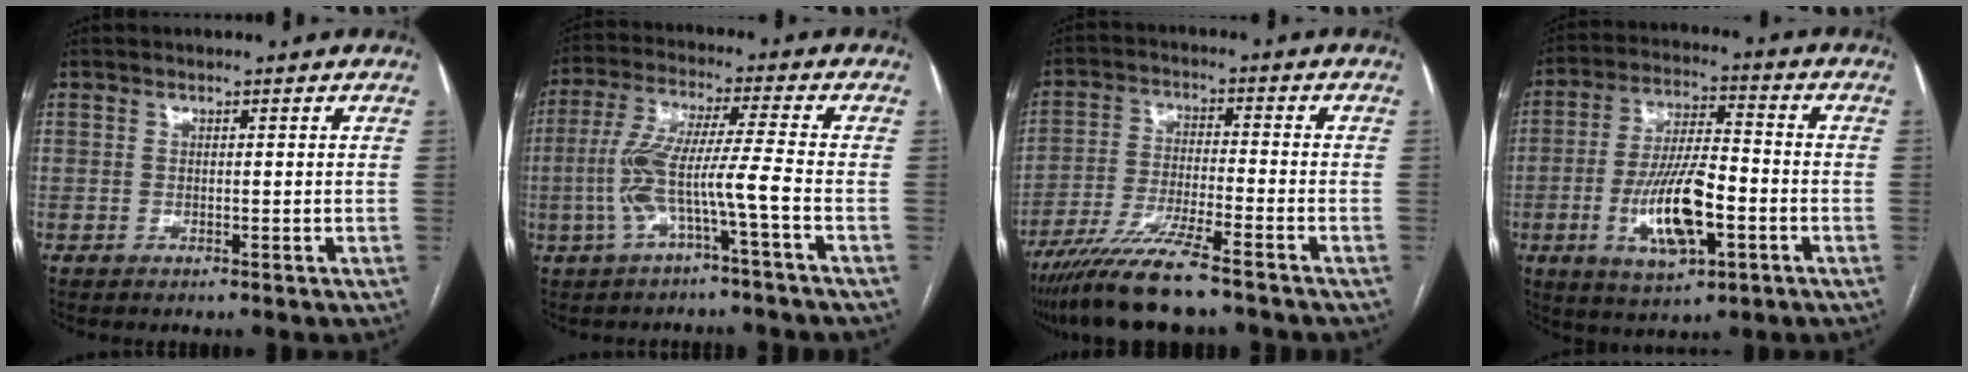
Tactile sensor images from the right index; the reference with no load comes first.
{"total": 8.6, "force": [-3.0, -0.5, 8.1], "torque": [-0.175, 0.021, -0.056]}
{"total": 11.5, "force": [-9.0, 0.6, 7.1], "torque": [-0.130, -0.033, -0.158]}
{"total": 12.9, "force": [-3.8, 3.9, 11.6], "torque": [-0.225, 0.000, -0.062]}